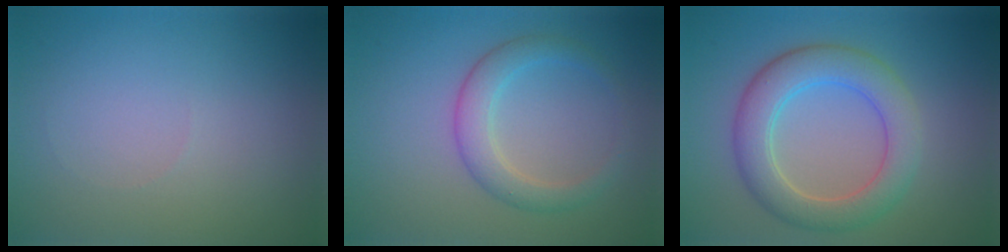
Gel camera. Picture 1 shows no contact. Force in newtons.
{"total": 3.1, "press": 3.1, "slide": 0.1}
{"total": 5.7, "press": 5.6, "slide": 0.5}